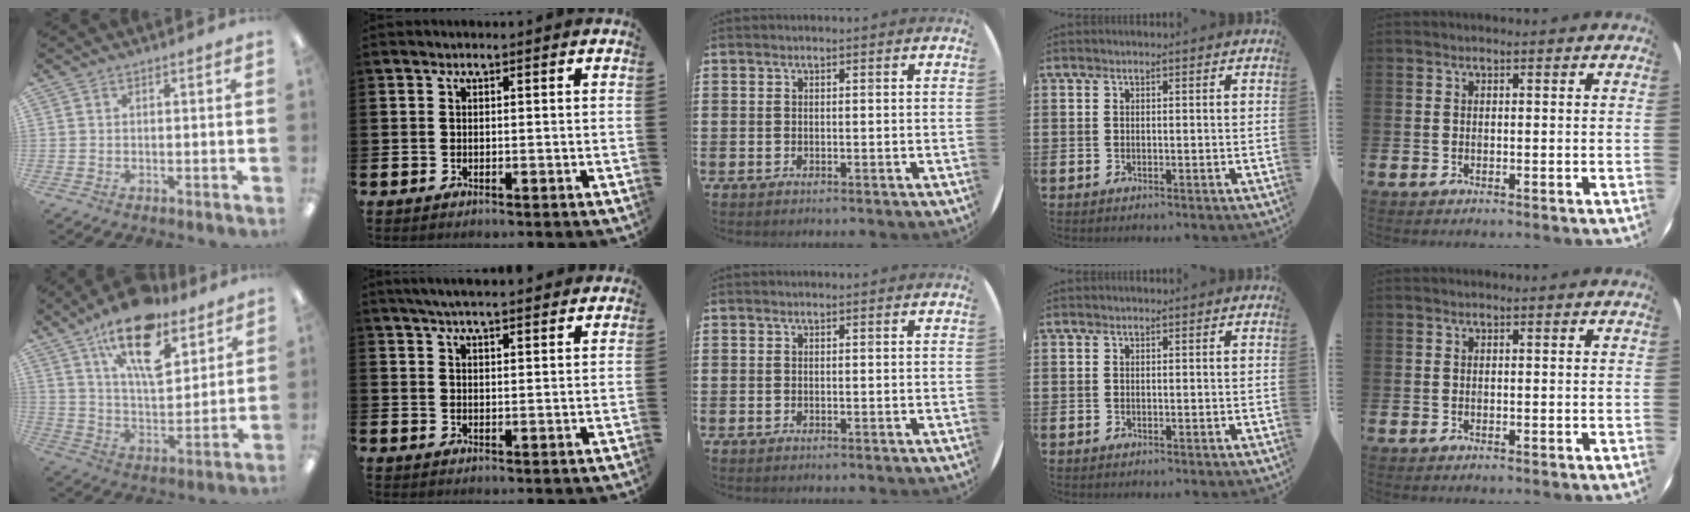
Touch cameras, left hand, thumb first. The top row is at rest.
{"thumb": {"total": 18.7, "force": [12.0, 8.1, 11.9], "torque": [-0.188, -0.060, 0.203]}, "index": {"total": 4.4, "force": [4.2, 0.3, 1.3], "torque": [-0.033, -0.013, 0.076]}}